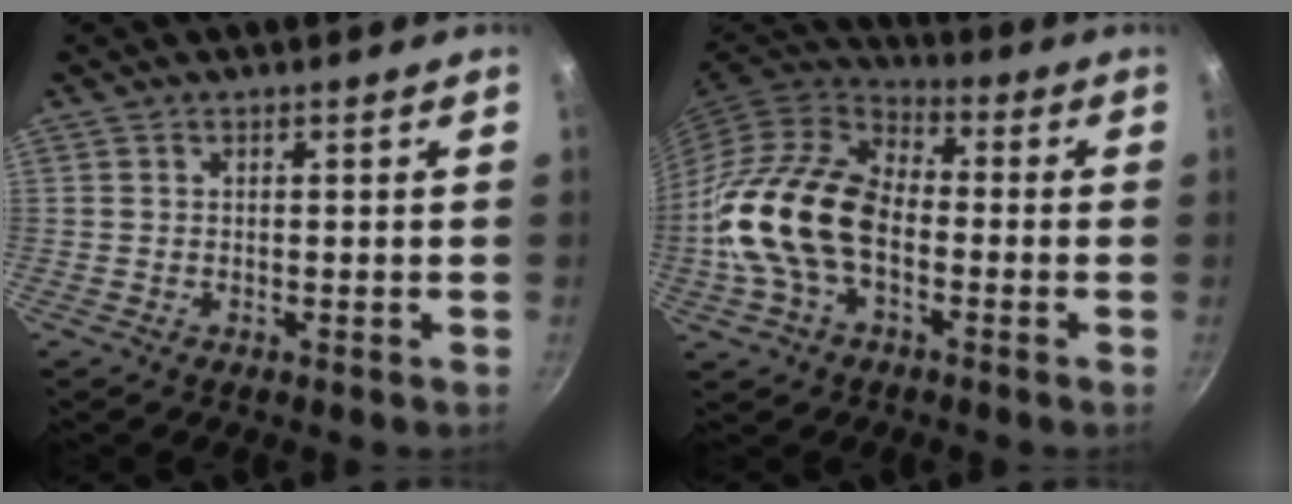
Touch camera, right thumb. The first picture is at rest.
{"total": 18.1, "force": [-3.0, 11.5, 13.7], "torque": [-0.237, 0.033, -0.070]}